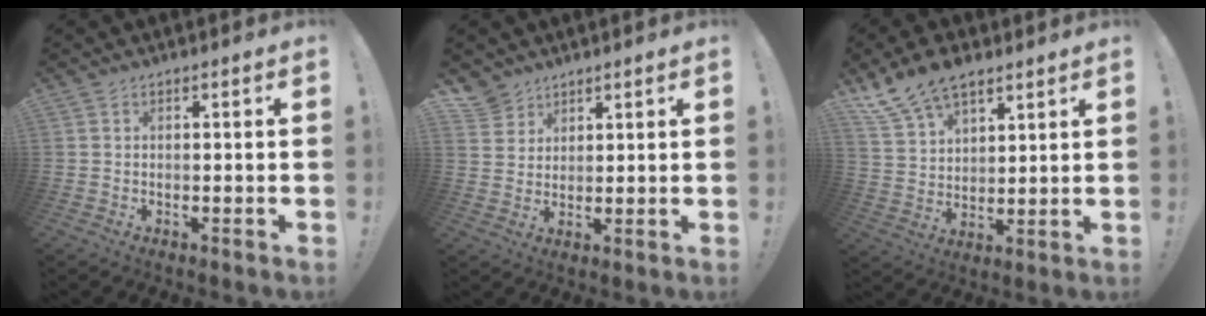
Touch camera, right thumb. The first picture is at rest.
{"total": 5.3, "force": [4.0, 3.4, 0.4], "torque": [-0.009, -0.029, 0.078]}
{"total": 12.8, "force": [9.5, 6.6, 5.5], "torque": [-0.106, -0.053, 0.183]}